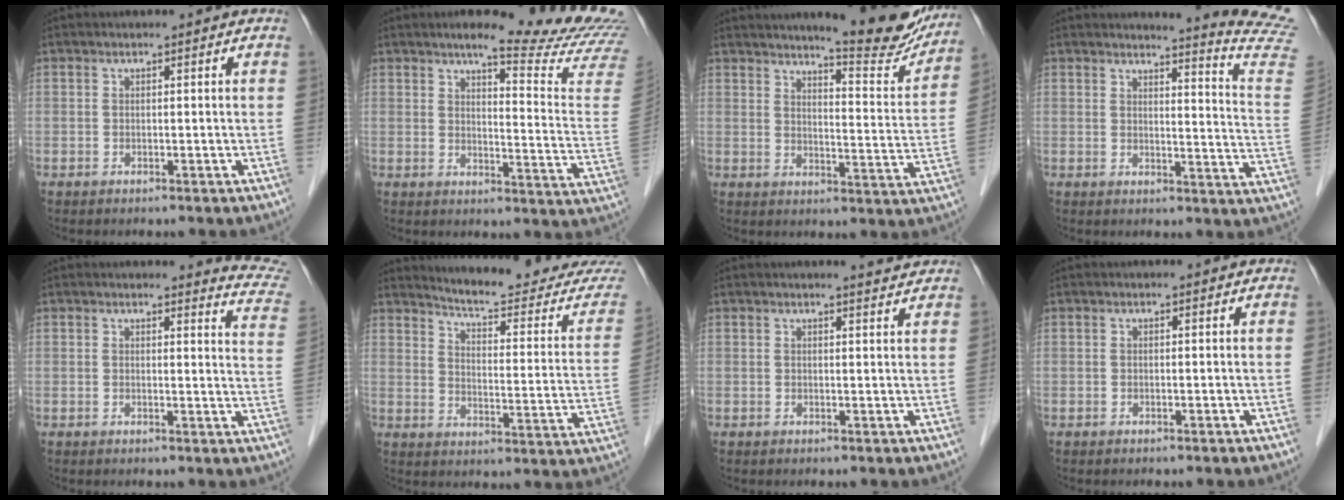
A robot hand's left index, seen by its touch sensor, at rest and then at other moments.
{"total": 17.2, "force": [15.7, -0.8, 7.0], "torque": [-0.092, -0.107, 0.174]}
{"total": 14.8, "force": [13.3, 1.5, 6.2], "torque": [-0.074, -0.040, 0.160]}
{"total": 14.1, "force": [13.6, -2.1, 2.8], "torque": [-0.031, -0.136, 0.131]}
{"total": 7.8, "force": [7.8, 0.0, 0.0], "torque": [0.012, -0.078, 0.054]}
{"total": 19.7, "force": [19.0, 0.4, 4.9], "torque": [-0.070, -0.108, 0.229]}
{"total": 2.5, "force": [2.4, -0.1, 0.6], "torque": [-0.013, -0.003, 0.026]}
{"total": 0.0}